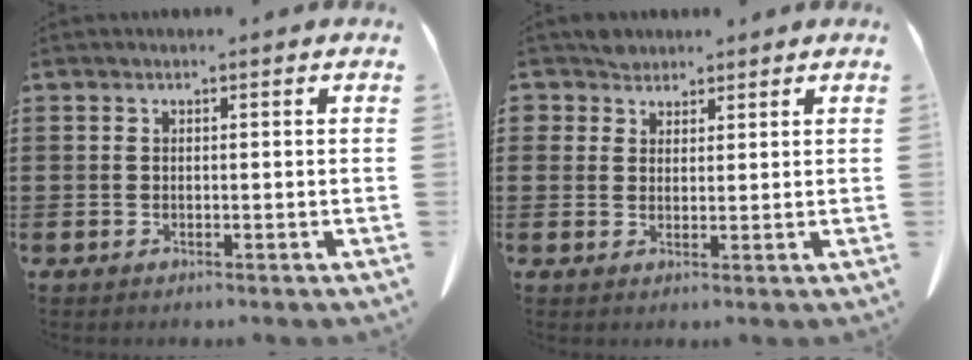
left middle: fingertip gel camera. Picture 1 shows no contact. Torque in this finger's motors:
{"motor_torque": [0.16, -0.14, 0.01, 0.01]}